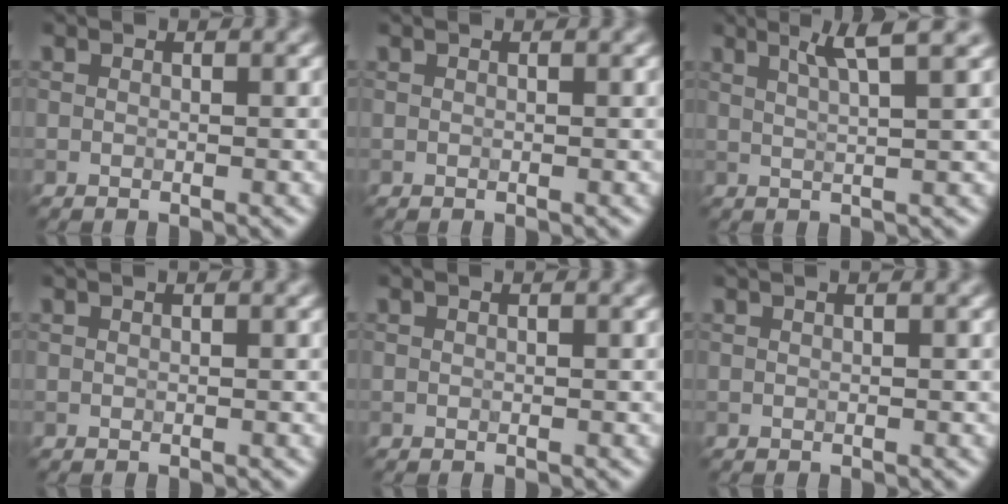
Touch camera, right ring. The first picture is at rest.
{"total": 0.0}
{"total": 3.9, "force": [2.3, 0.6, 3.1], "torque": [-0.037, 0.010, 0.038]}
{"total": 1.0, "force": [0.6, 0.3, 0.7], "torque": [-0.011, 0.003, 0.002]}
{"total": 0.0}
{"total": 1.6, "force": [0.9, 0.6, 1.1], "torque": [-0.009, -0.001, 0.004]}